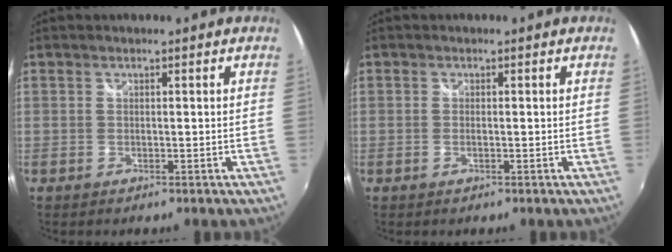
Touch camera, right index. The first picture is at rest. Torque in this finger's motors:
{"motor_torque": [-0.31, 0.21, -0.05, 0.00]}